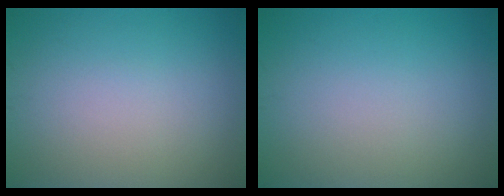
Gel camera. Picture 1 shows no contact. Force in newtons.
{"total": 0.0}